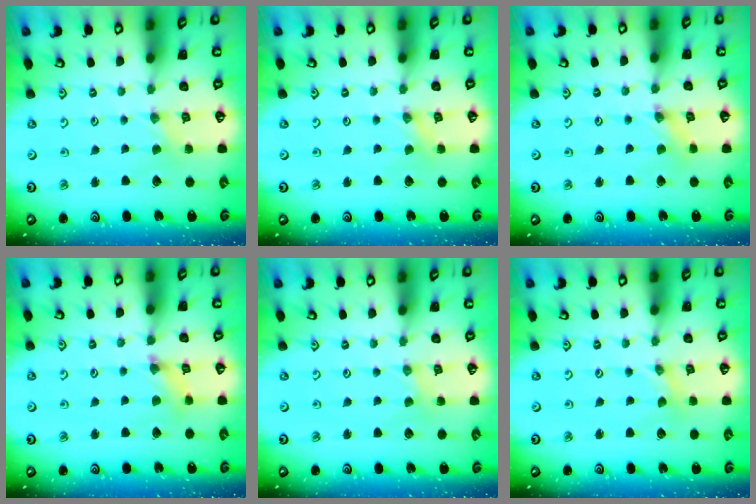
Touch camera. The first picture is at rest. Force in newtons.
{"total": 0.5, "press": 0.5, "slide": 0.1}
{"total": 0.8, "press": 0.8, "slide": 0.2}
{"total": 3.7, "press": 3.7, "slide": 0.4}
{"total": 0.5, "press": 0.5, "slide": 0.1}
{"total": 0.0}